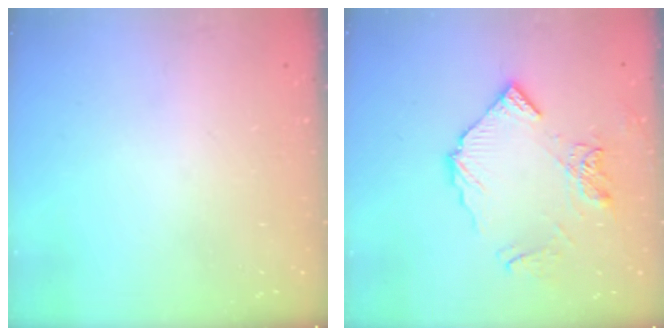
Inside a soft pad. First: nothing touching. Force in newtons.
{"total": 11.6, "press": 11.5, "slide": 1.3}